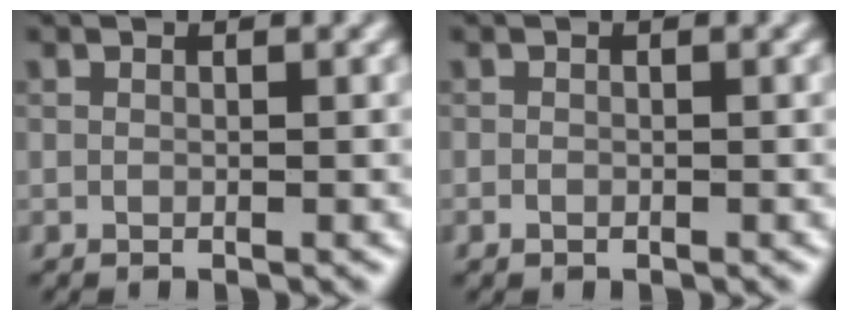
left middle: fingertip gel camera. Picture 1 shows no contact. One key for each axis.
{"total": 0.5, "fx": -0.2, "fy": 0.4, "fz": 0.2, "tx": -0.002, "ty": -0.002, "tz": -0.004}